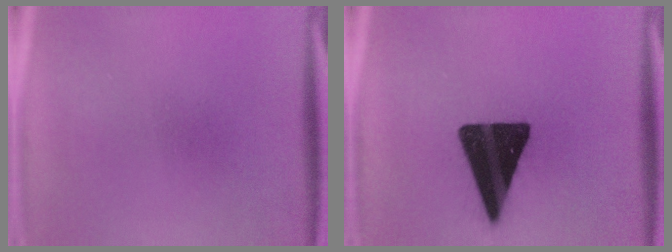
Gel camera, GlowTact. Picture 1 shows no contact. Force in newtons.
{"total": 19.1}